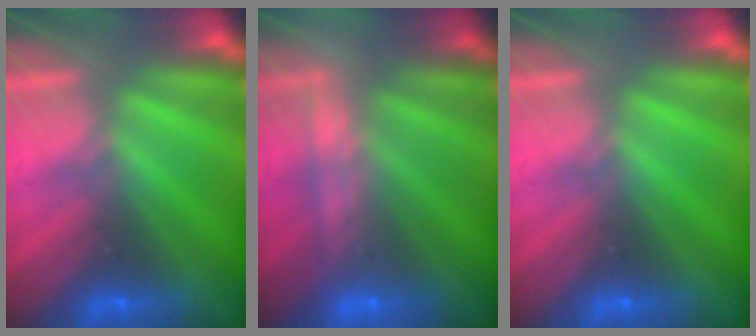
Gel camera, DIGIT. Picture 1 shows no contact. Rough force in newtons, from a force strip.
{"total": 2.2}
{"total": 0.0}